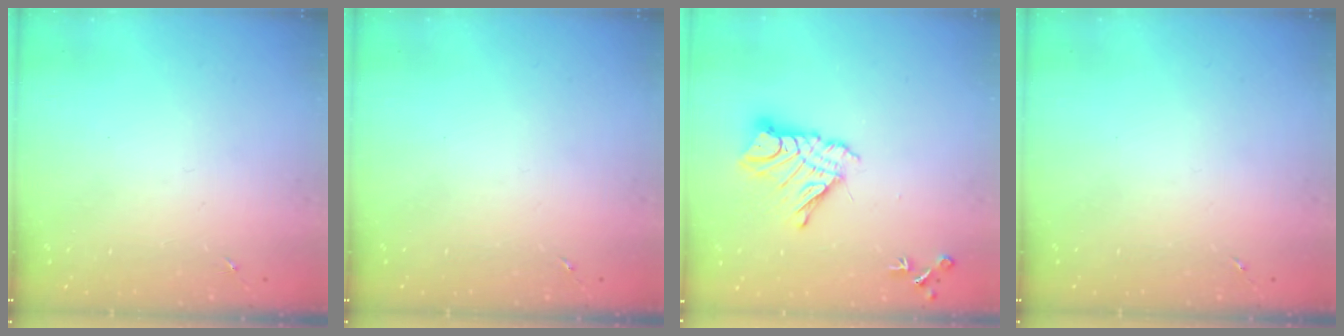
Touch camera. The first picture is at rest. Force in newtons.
{"total": 0.0}
{"total": 13.7, "press": 13.7, "slide": 1.3}
{"total": 0.0}